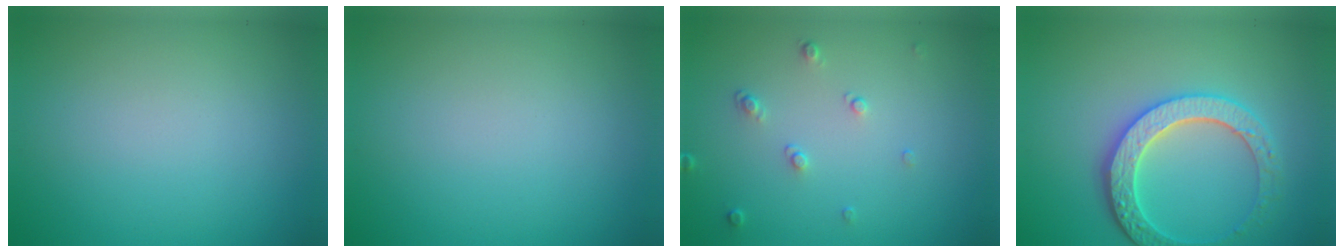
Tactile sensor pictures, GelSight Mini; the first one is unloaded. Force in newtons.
{"total": 0.0}
{"total": 1.1, "press": 0.8, "slide": 0.8}
{"total": 4.6, "press": 4.2, "slide": 1.9}